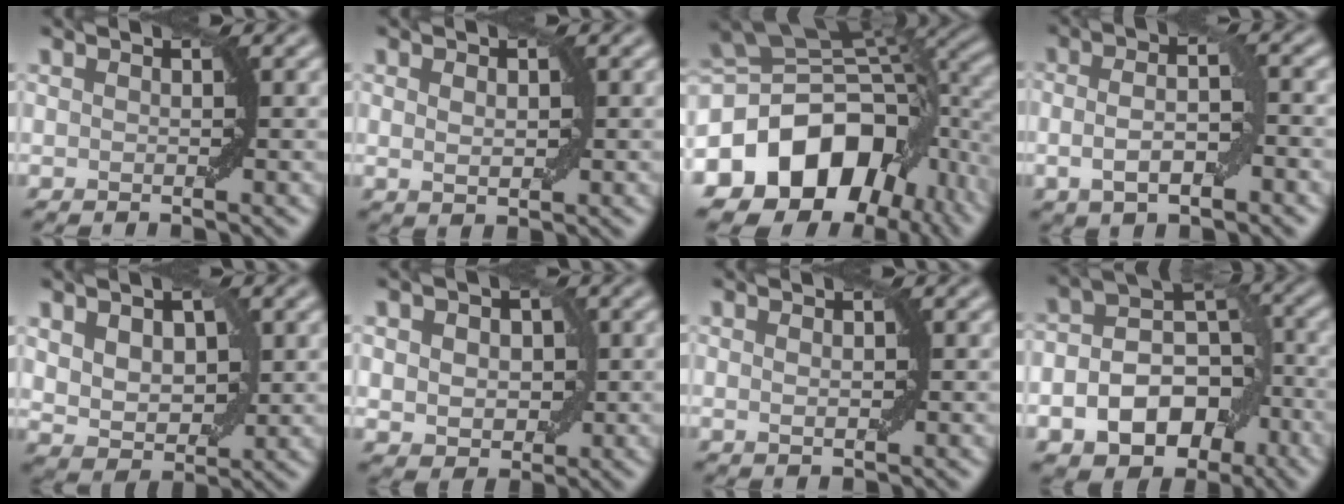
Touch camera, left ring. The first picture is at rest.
{"total": 1.5, "force": [0.3, 0.8, 1.2], "torque": [-0.021, 0.000, 0.010]}
{"total": 14.8, "force": [-5.0, 10.7, 8.9], "torque": [-0.155, 0.000, -0.091]}
{"total": 4.6, "force": [-0.9, 1.7, 4.2], "torque": [-0.077, 0.001, -0.020]}
{"total": 5.1, "force": [1.2, 3.2, 3.8], "torque": [-0.066, -0.006, 0.028]}
{"total": 4.9, "force": [0.8, 3.7, 3.1], "torque": [-0.035, 0.015, -0.001]}
{"total": 1.0, "force": [0.2, 0.4, 0.9], "torque": [-0.015, 0.001, 0.004]}
{"total": 9.7, "force": [-3.7, 6.7, 6.0], "torque": [-0.092, -0.016, -0.050]}